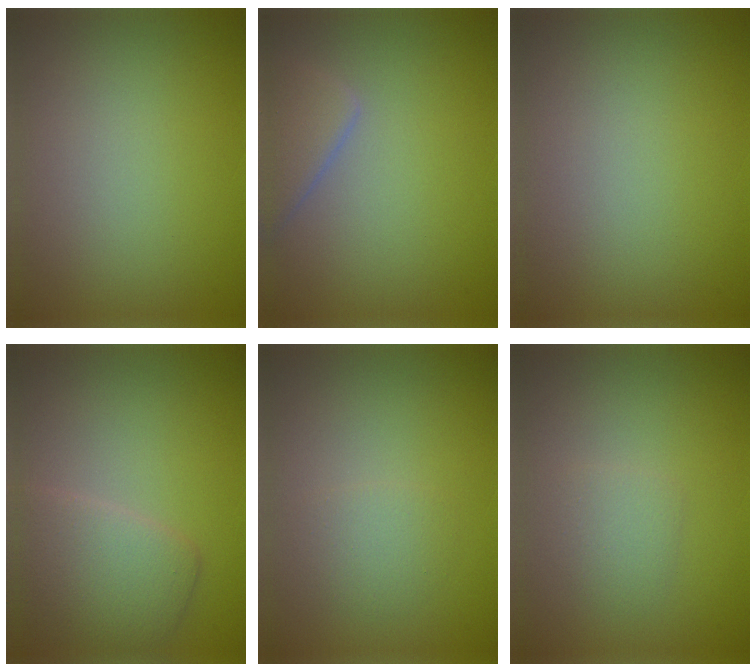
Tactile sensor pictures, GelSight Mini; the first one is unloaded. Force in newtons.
{"total": 2.8, "press": 2.8, "slide": 0.2}
{"total": 0.0}
{"total": 4.0, "press": 3.9, "slide": 0.3}
{"total": 1.6, "press": 1.6, "slide": 0.0}
{"total": 1.6, "press": 1.6, "slide": 0.1}